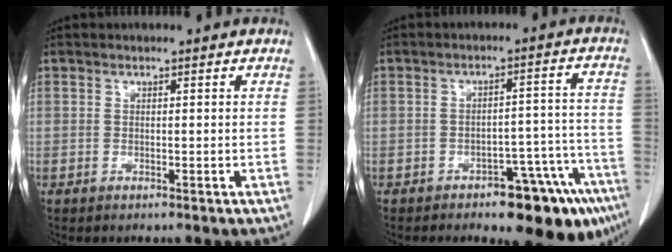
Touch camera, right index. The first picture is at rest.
{"total": 12.7, "force": [-8.6, 4.6, 8.2], "torque": [-0.058, 0.044, -0.113]}